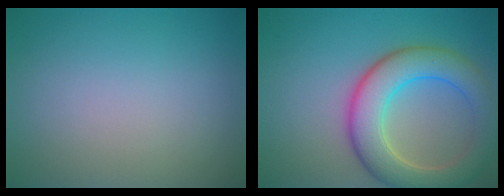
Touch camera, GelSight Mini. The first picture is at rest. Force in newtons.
{"total": 7.5, "press": 7.5, "slide": 0.4}